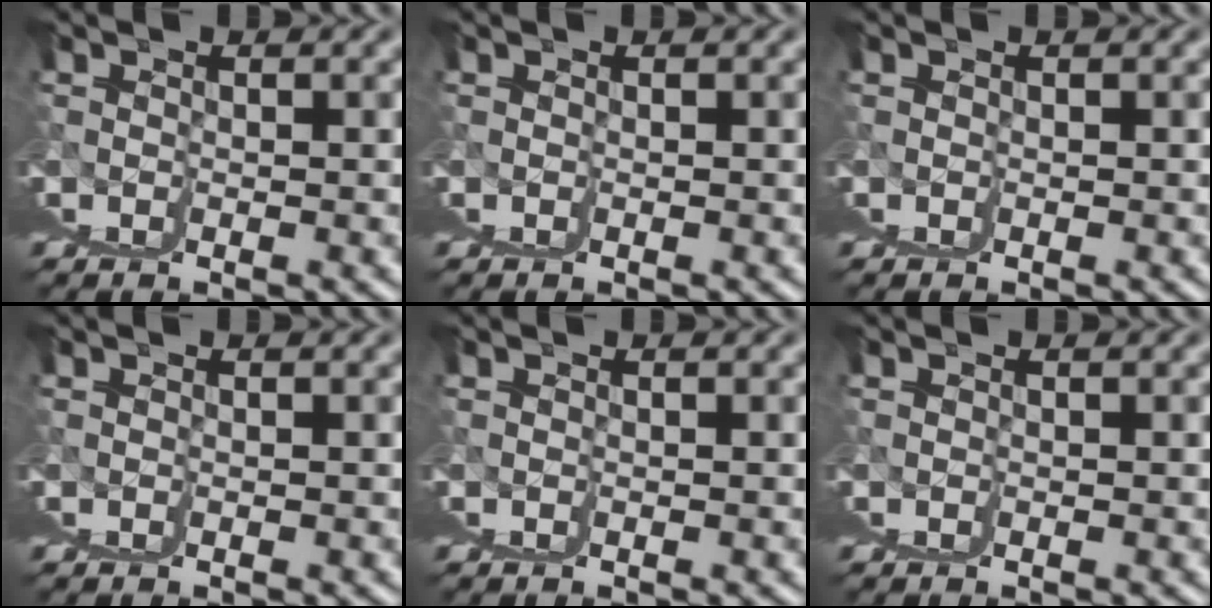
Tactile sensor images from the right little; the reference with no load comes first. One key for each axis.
{"total": 0.0}
{"total": 0.0}
{"total": 0.0}
{"total": 0.0}
{"total": 0.0}